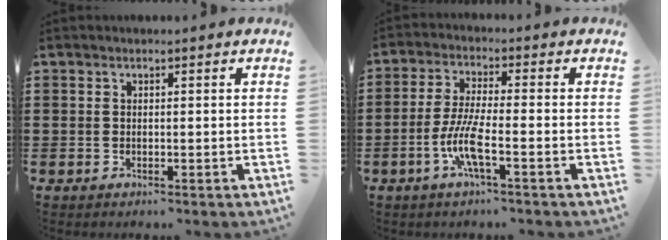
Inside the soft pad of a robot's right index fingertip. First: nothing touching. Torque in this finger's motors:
{"motor_torque": [1.39, 0.75, 0.75, 0.21]}